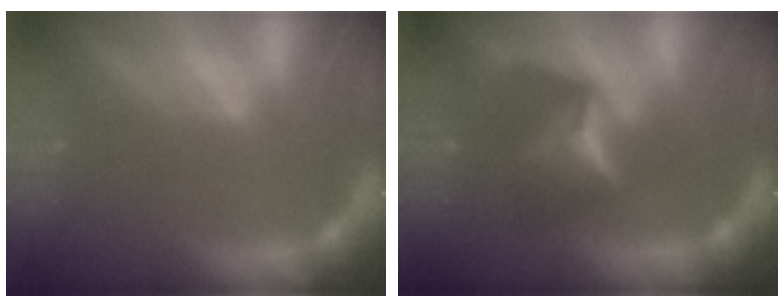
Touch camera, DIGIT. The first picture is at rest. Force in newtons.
{"total": 5.4}